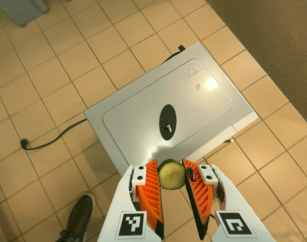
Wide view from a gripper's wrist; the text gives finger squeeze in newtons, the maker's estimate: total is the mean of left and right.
{"total": 6.1, "left": 5.4, "right": 6.7}